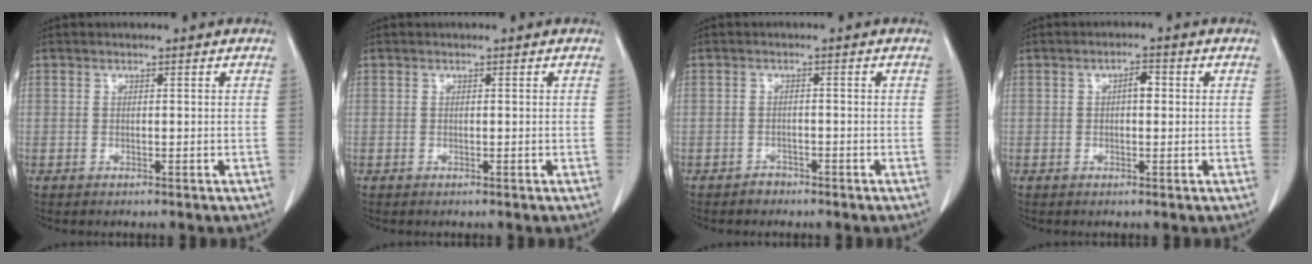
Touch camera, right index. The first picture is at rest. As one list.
[{"total": 0.0}, {"total": 1.4, "force": [-1.1, 0.8, 0.0], "torque": [0.000, 0.004, -0.020]}, {"total": 2.2, "force": [0.3, 1.0, 2.0], "torque": [-0.028, 0.007, 0.002]}]